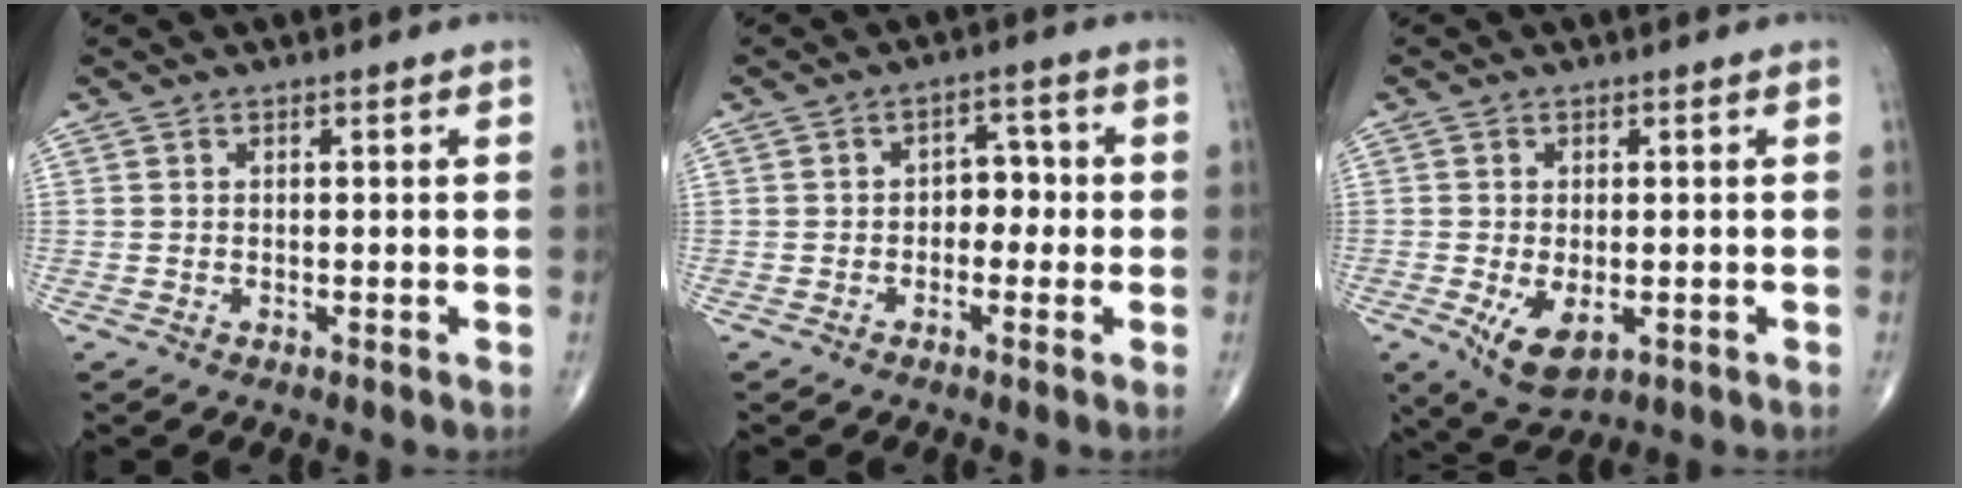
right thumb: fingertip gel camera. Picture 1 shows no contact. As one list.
[{"total": 4.2, "force": [-0.6, 3.1, 2.9], "torque": [-0.013, 0.017, -0.017]}, {"total": 6.2, "force": [-1.7, 3.1, 5.0], "torque": [-0.088, -0.013, -0.019]}]